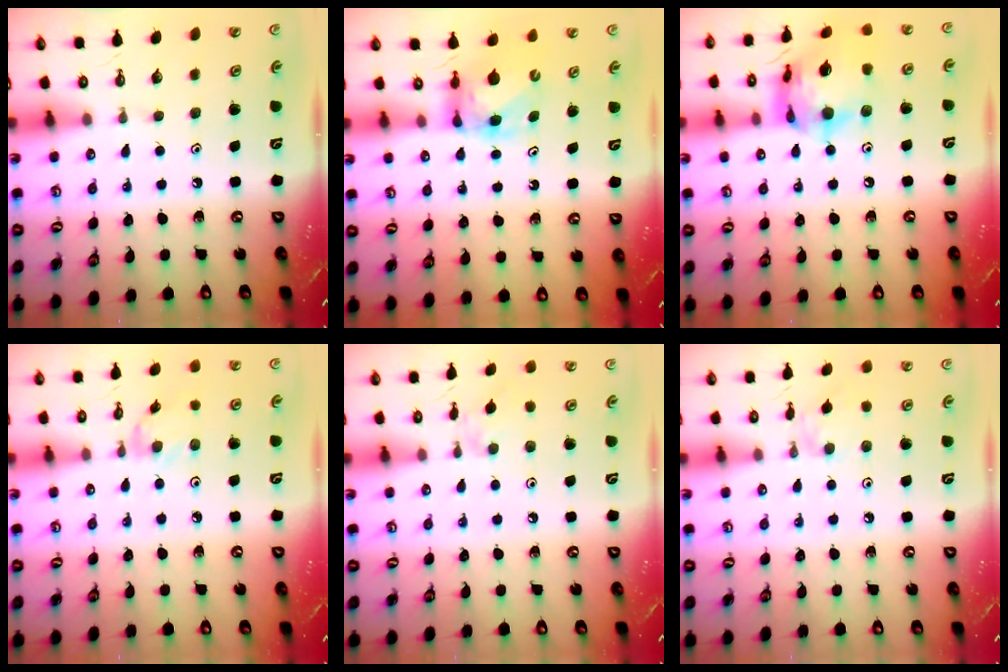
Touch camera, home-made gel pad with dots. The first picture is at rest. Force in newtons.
{"total": 5.7, "press": 5.7, "slide": 0.2}
{"total": 16.5, "press": 16.5, "slide": 1.2}
{"total": 2.0, "press": 2.0, "slide": 0.3}
{"total": 4.0, "press": 4.0, "slide": 0.8}
{"total": 2.4, "press": 2.4, "slide": 0.5}